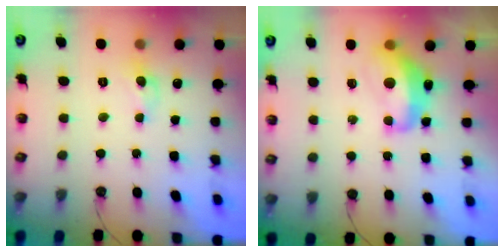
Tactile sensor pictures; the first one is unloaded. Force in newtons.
{"total": 7.6, "press": 7.6, "slide": 0.9}